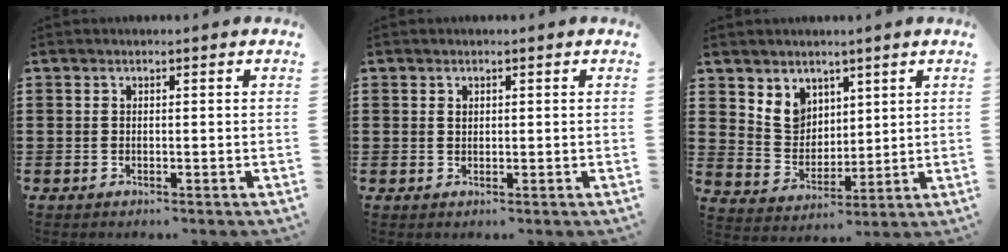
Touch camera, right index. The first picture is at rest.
{"total": 0.7, "force": [0.3, 0.5, 0.3], "torque": [-0.009, 0.002, 0.007]}
{"total": 6.0, "force": [3.7, 4.6, 0.7], "torque": [-0.045, -0.001, 0.072]}